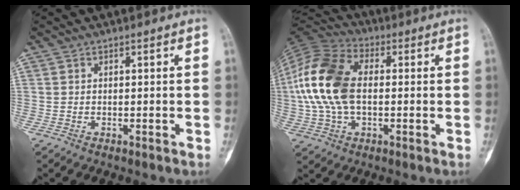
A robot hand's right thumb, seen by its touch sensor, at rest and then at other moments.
{"total": 16.5, "force": [0.6, 10.3, 12.9], "torque": [-0.270, 0.023, 0.006]}